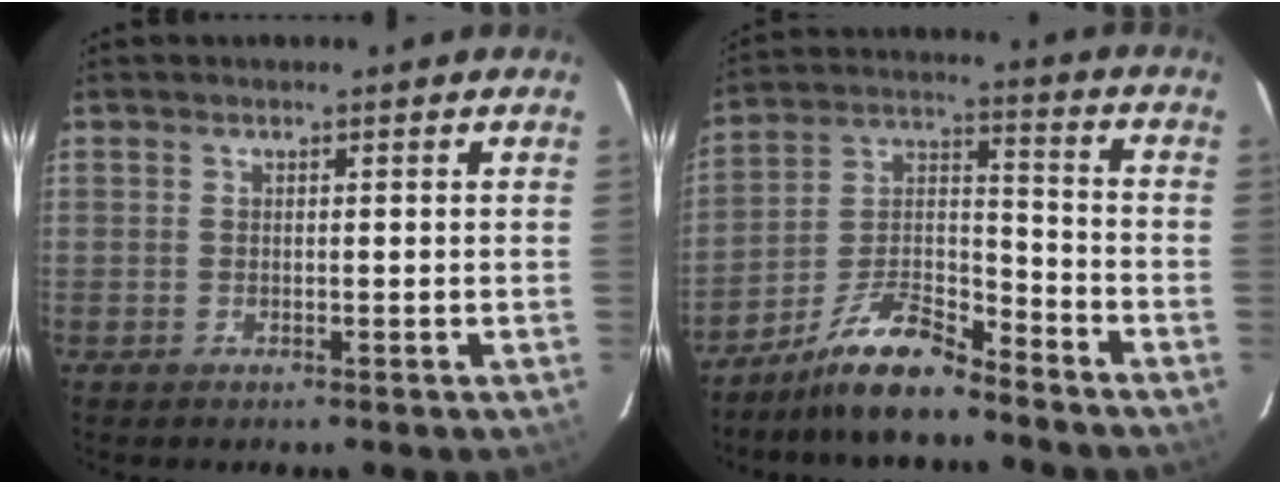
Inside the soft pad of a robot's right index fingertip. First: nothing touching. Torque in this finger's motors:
{"motor_torque": [0.82, -0.74, 0.15, 0.04]}